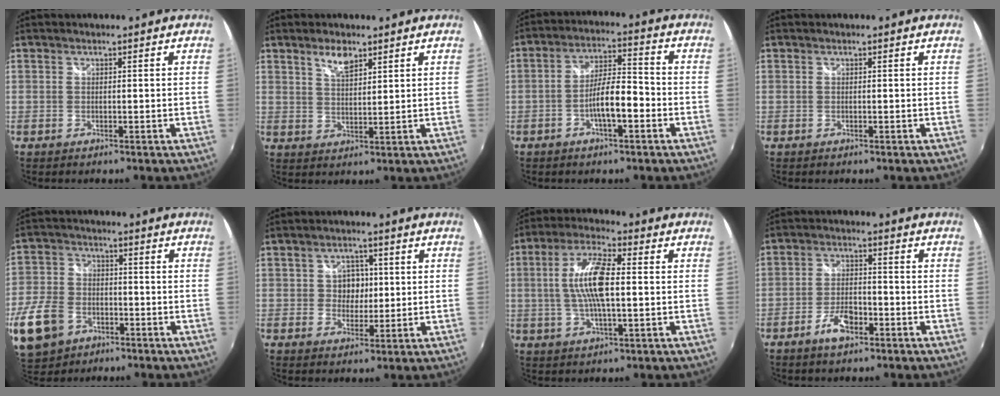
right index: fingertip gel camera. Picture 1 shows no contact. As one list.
[{"total": 4.4, "force": [3.0, 1.7, 2.8], "torque": [-0.047, 0.003, 0.054]}, {"total": 7.7, "force": [-3.1, 1.7, 6.8], "torque": [-0.125, 0.010, -0.051]}, {"total": 0.0}, {"total": 15.2, "force": [-6.9, 10.8, 8.1], "torque": [-0.216, -0.004, -0.126]}, {"total": 4.4, "force": [0.5, 3.9, 2.1], "torque": [-0.029, 0.009, 0.007]}, {"total": 10.6, "force": [0.3, 2.8, 10.2], "torque": [-0.204, 0.007, 0.003]}, {"total": 5.9, "force": [-3.6, 2.4, 4.0], "torque": [-0.087, 0.001, -0.062]}]